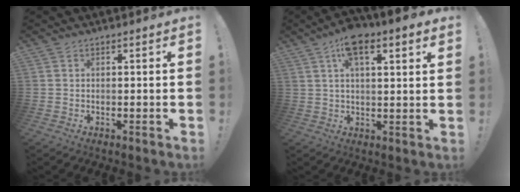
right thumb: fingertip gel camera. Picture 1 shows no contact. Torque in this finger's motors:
{"motor_torque": [-0.60, 2.15, 1.60, 1.17, 0.17]}